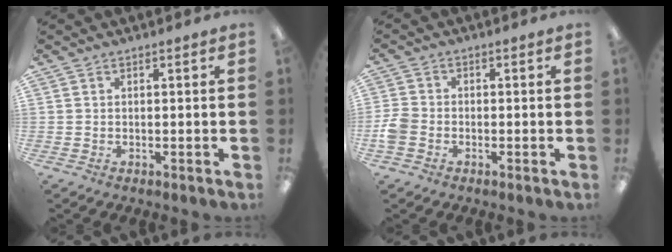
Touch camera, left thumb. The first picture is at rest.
{"total": 4.0, "force": [-1.7, 3.0, 2.0], "torque": [-0.036, 0.010, -0.029]}